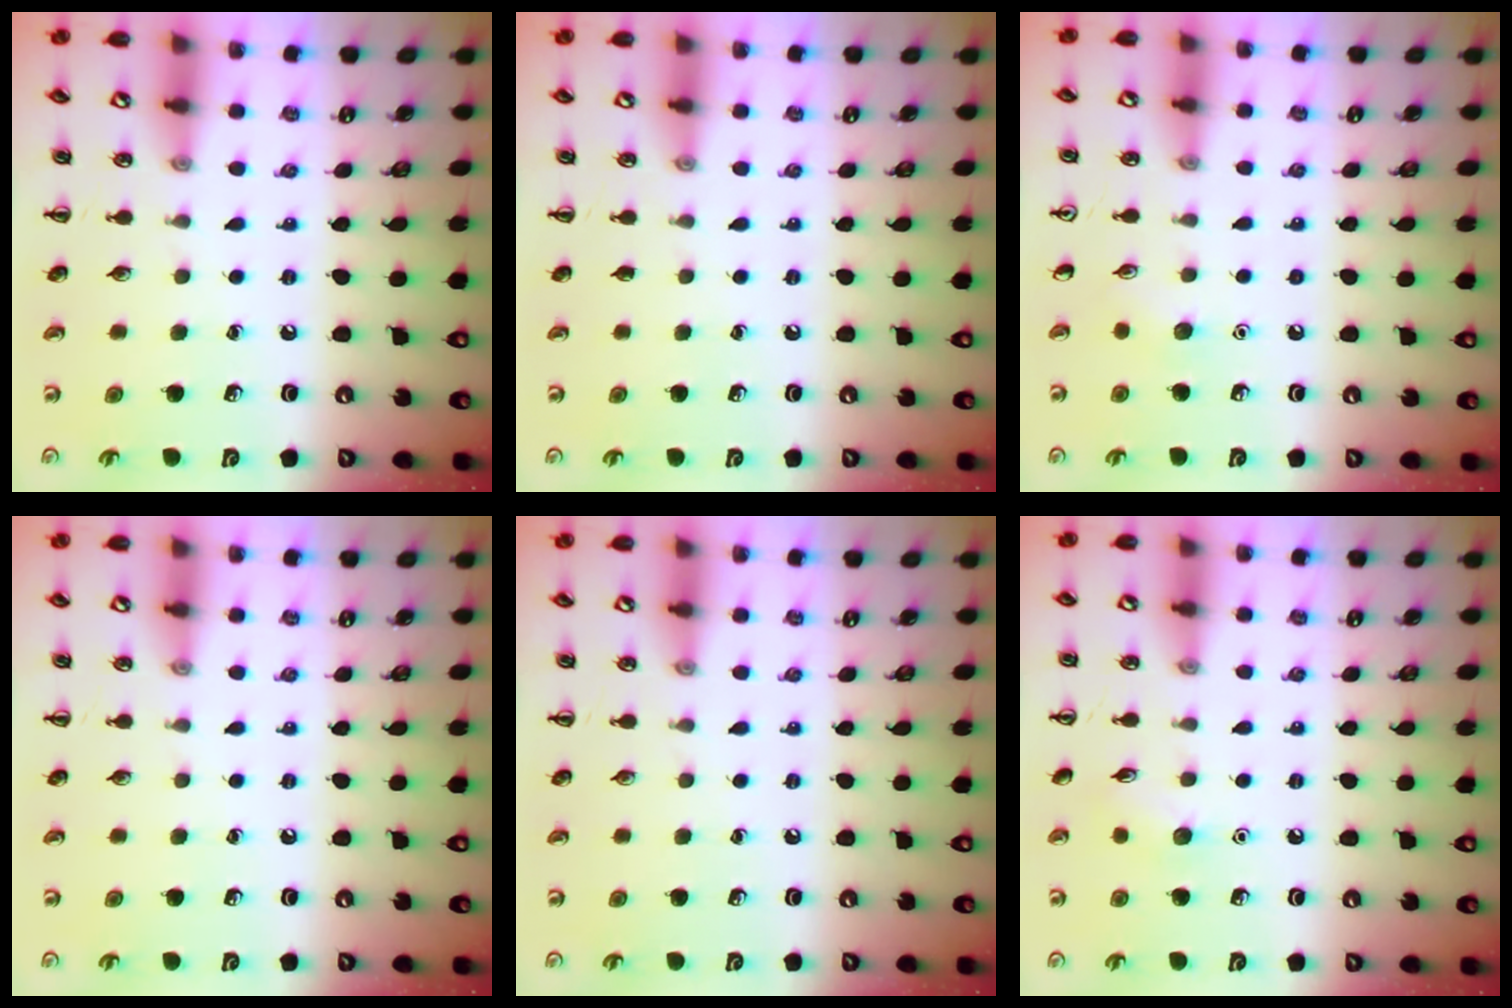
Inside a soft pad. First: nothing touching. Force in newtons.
{"total": 0.0}
{"total": 3.7, "press": 3.5, "slide": 1.1}
{"total": 0.0}
{"total": 0.0}
{"total": 5.7, "press": 5.5, "slide": 1.3}